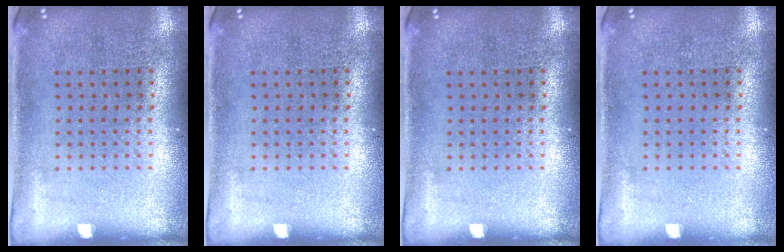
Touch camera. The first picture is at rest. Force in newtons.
{"total": 0.0}
{"total": 0.0}
{"total": 0.0}